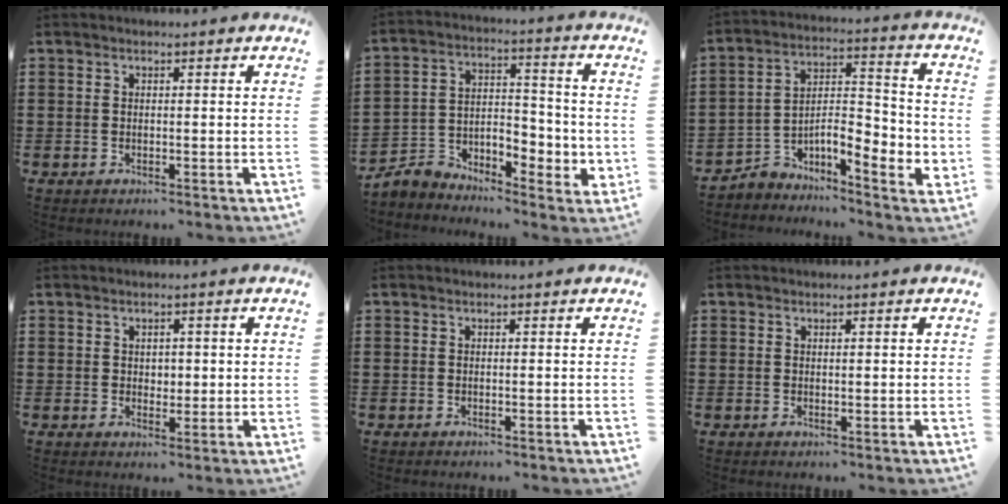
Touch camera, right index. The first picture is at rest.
{"total": 4.3, "force": [-2.6, 3.2, 1.5], "torque": [-0.036, 0.002, -0.051]}
{"total": 6.3, "force": [-3.2, 2.4, 4.8], "torque": [-0.097, -0.014, -0.064]}
{"total": 1.9, "force": [0.6, 1.5, 0.9], "torque": [-0.016, 0.008, 0.007]}
{"total": 0.0}
{"total": 0.6, "force": [0.3, 0.2, 0.4], "torque": [-0.009, 0.002, 0.005]}